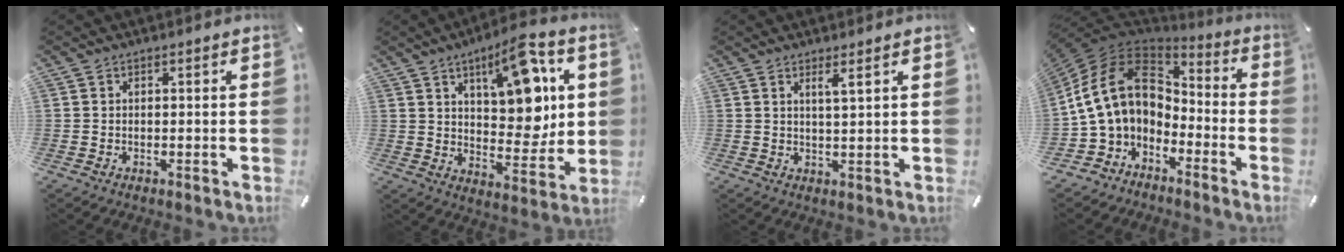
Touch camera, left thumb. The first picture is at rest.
{"total": 15.3, "force": [7.0, 7.2, 11.6], "torque": [-0.155, -0.032, 0.116]}
{"total": 2.7, "force": [1.7, -0.3, 2.1], "torque": [-0.044, -0.004, 0.029]}
{"total": 16.6, "force": [0.7, 12.0, 11.5], "torque": [-0.245, 0.018, 0.010]}